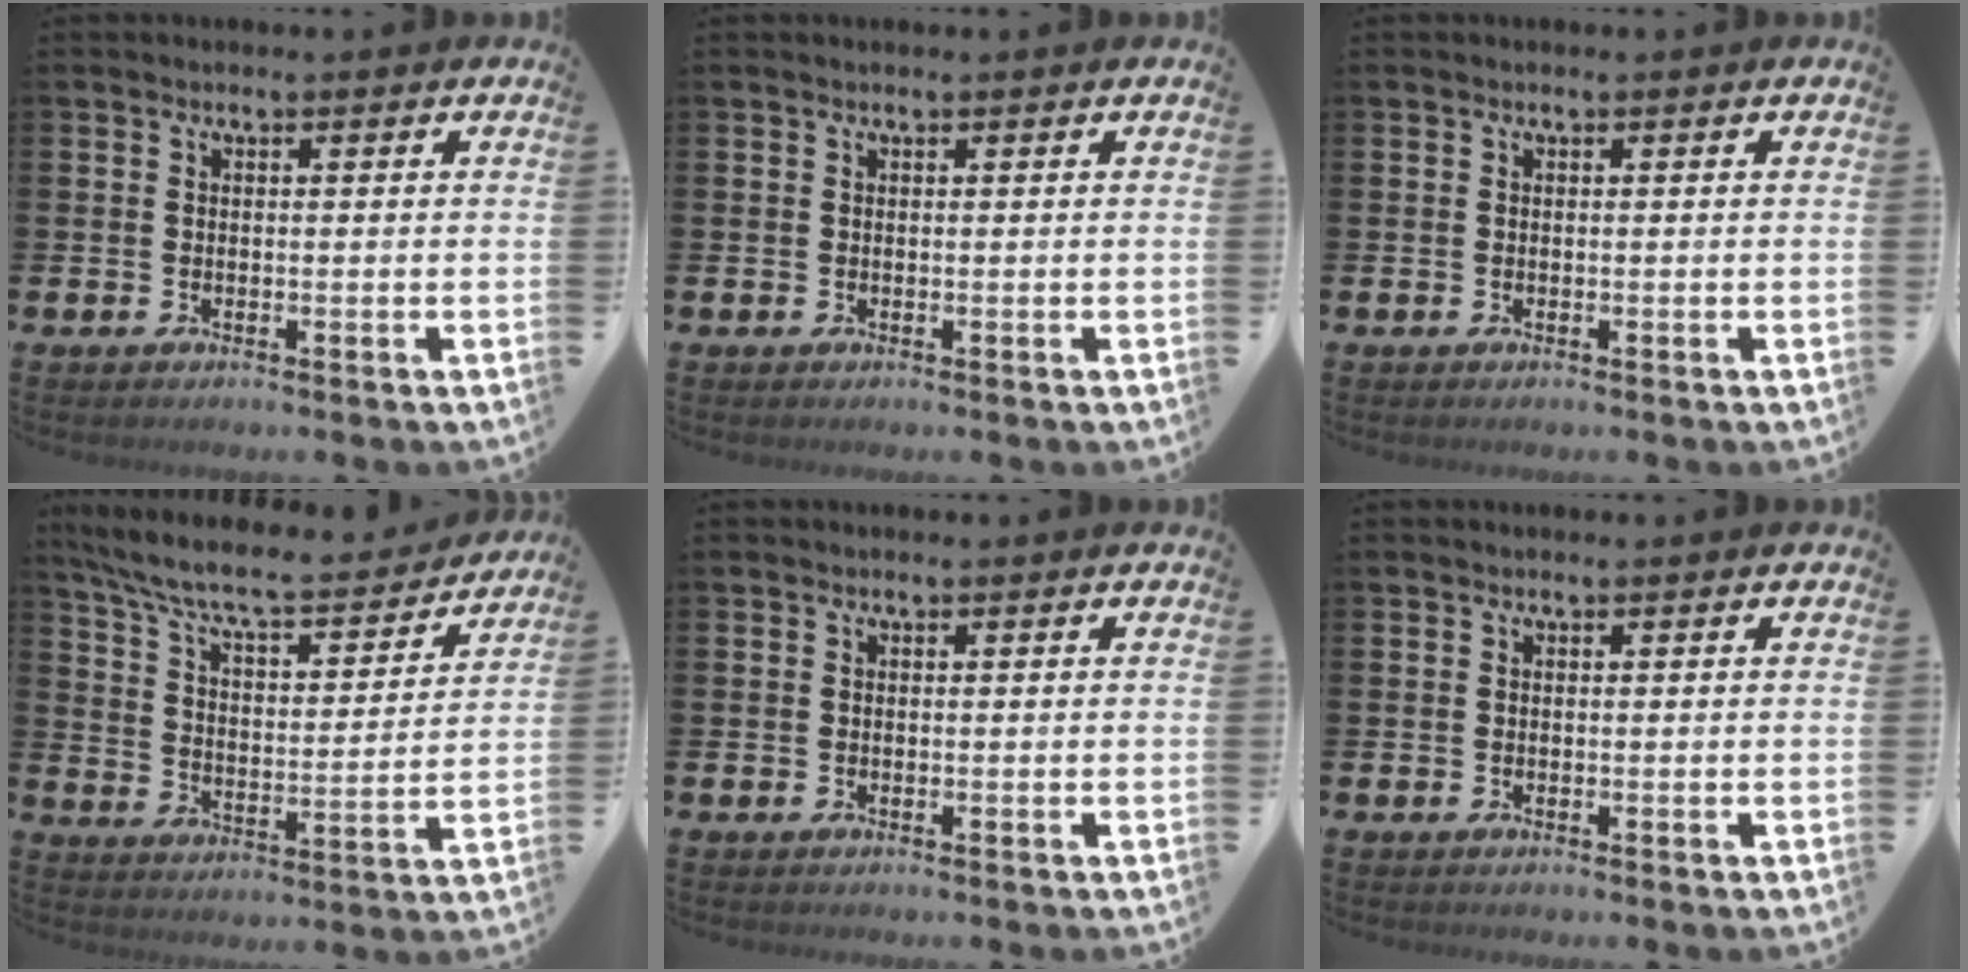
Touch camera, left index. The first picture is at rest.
{"total": 0.0}
{"total": 0.0}
{"total": 8.3, "force": [7.5, 1.4, 3.3], "torque": [-0.090, -0.058, 0.122]}
{"total": 0.0}
{"total": 0.0}